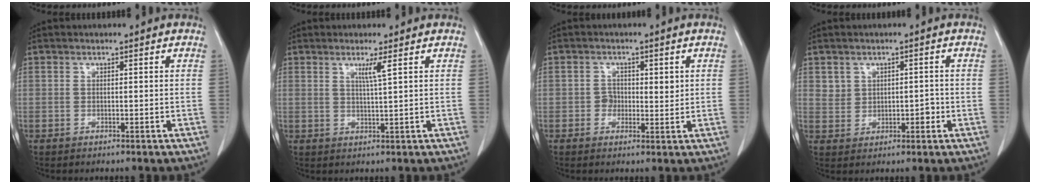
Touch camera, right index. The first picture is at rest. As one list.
[{"total": 2.5, "force": [1.2, -0.5, 2.1], "torque": [-0.040, -0.006, 0.024]}, {"total": 3.0, "force": [0.4, 2.3, 1.9], "torque": [-0.021, 0.003, 0.004]}, {"total": 3.4, "force": [0.5, 2.8, 1.7], "torque": [-0.020, 0.009, 0.016]}]